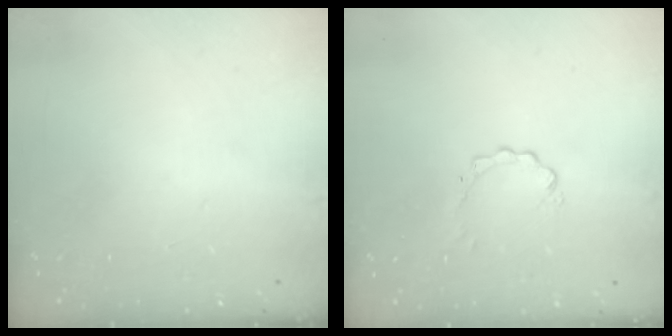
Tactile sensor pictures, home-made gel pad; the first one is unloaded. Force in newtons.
{"total": 0.8, "press": 0.8, "slide": 0.1}